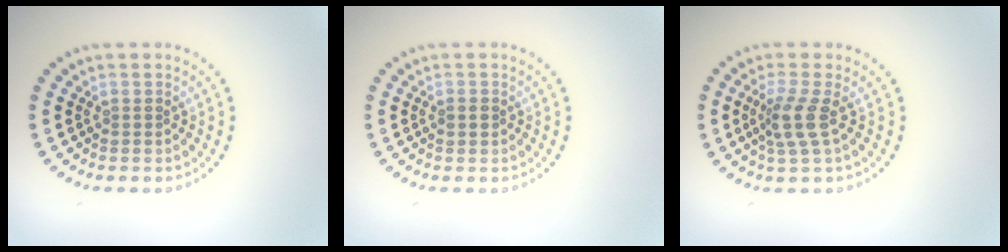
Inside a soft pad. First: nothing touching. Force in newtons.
{"total": 1.2, "press": 1.2, "slide": 0.0}
{"total": 2.7, "press": 2.0, "slide": 1.8}